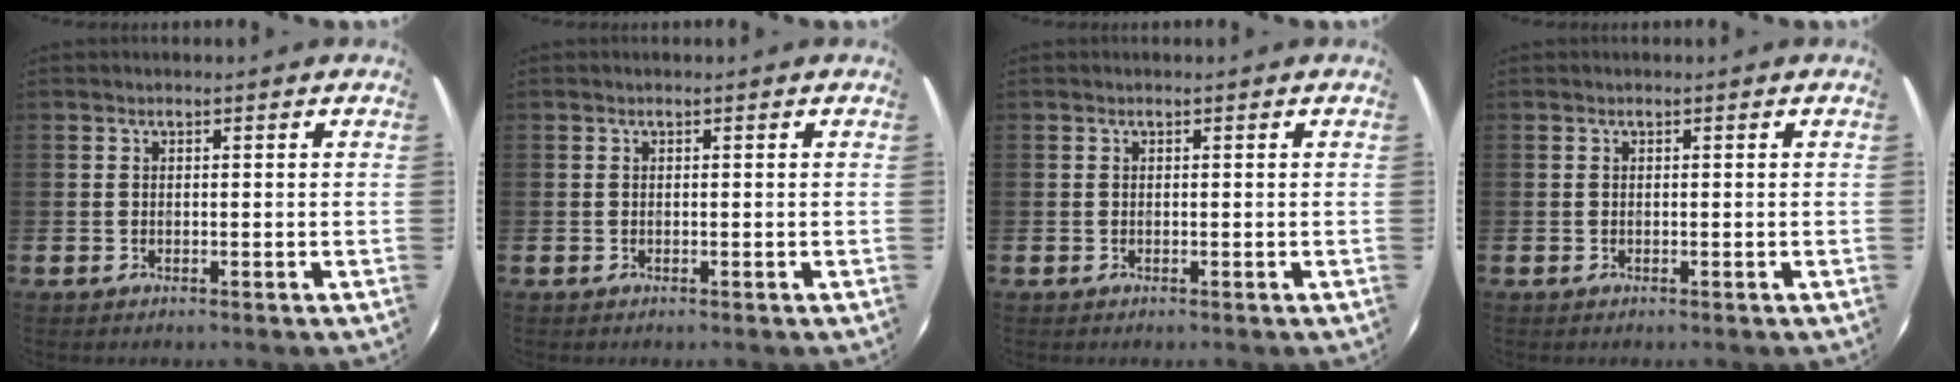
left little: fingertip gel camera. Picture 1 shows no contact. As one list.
[{"total": 0.0}, {"total": 0.0}, {"total": 0.0}]